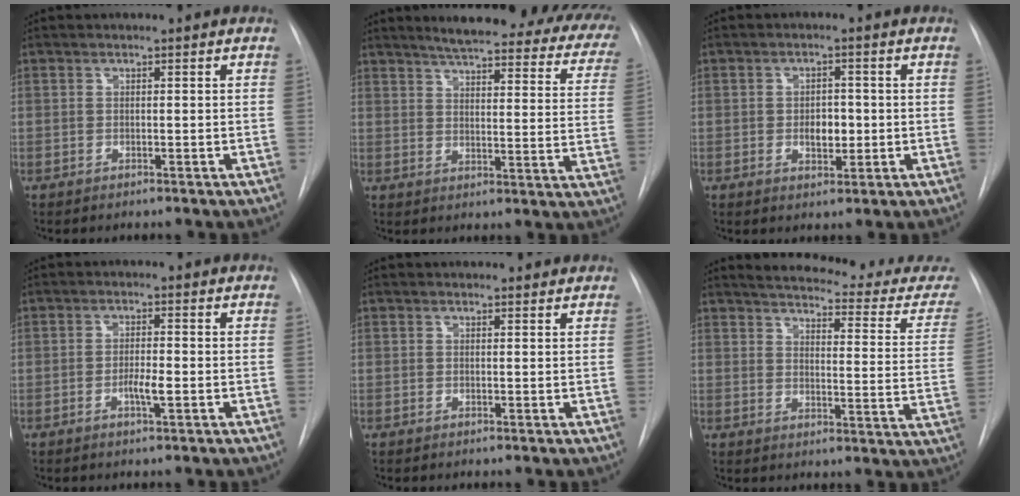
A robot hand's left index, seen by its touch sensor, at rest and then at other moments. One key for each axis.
{"total": 23.0, "fx": 19.3, "fy": 4.3, "fz": 11.8, "tx": -0.144, "ty": -0.051, "tz": 0.207}
{"total": 3.7, "fx": -1.5, "fy": 2.1, "fz": 2.6, "tx": -0.034, "ty": -0.004, "tz": -0.017}
{"total": 3.0, "fx": -2.0, "fy": 0.2, "fz": 2.2, "tx": -0.039, "ty": -0.006, "tz": -0.031}
{"total": 1.8, "fx": 1.7, "fy": 0.7, "fz": 0.2, "tx": -0.001, "ty": 0.003, "tz": 0.010}
{"total": 20.4, "fx": 19.2, "fy": 2.8, "fz": 6.5, "tx": -0.070, "ty": -0.088, "tz": 0.211}